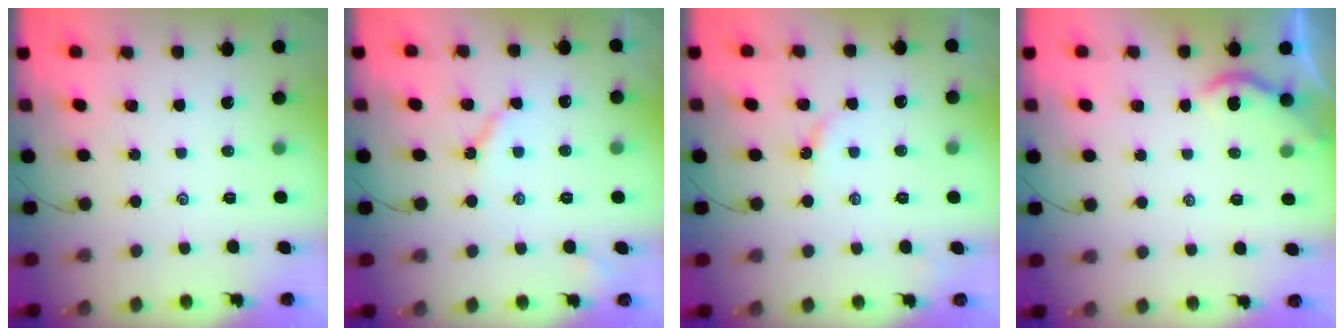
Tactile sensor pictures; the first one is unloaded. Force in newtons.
{"total": 4.1, "press": 4.1, "slide": 0.3}
{"total": 2.5, "press": 2.5, "slide": 0.4}
{"total": 4.8, "press": 4.8, "slide": 0.3}